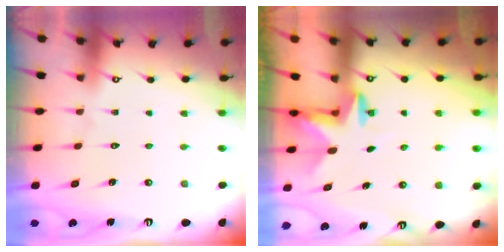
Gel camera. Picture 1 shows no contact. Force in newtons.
{"total": 2.5, "press": 2.5, "slide": 0.4}